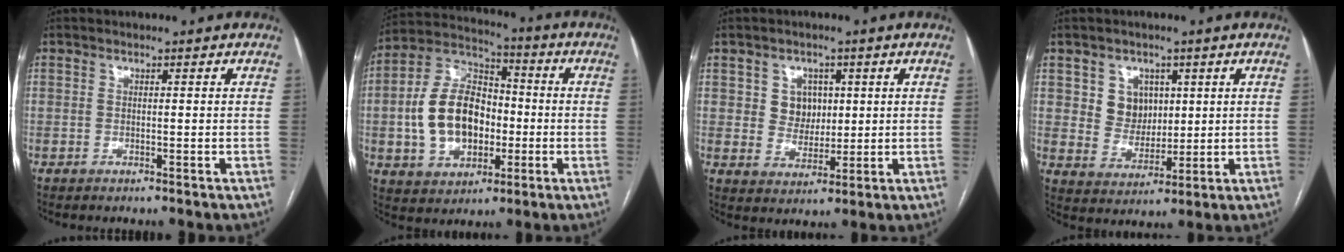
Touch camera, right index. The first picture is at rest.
{"total": 14.3, "force": [-1.7, 9.5, 10.5], "torque": [-0.223, 0.030, -0.021]}
{"total": 4.9, "force": [1.5, 4.4, 1.8], "torque": [-0.026, 0.009, 0.030]}
{"total": 6.0, "force": [2.1, 5.2, 2.1], "torque": [-0.039, 0.011, 0.046]}